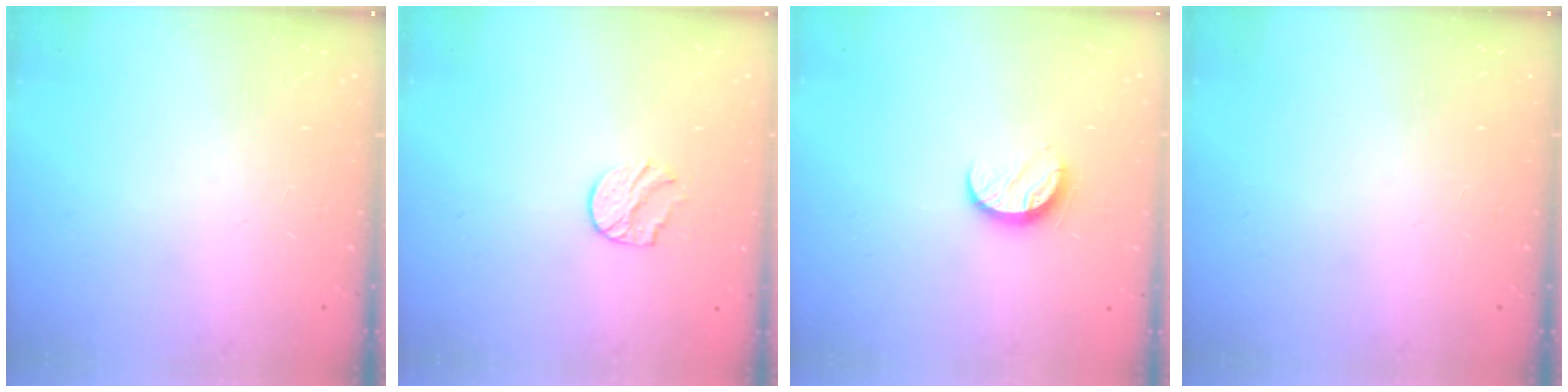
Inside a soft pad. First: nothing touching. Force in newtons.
{"total": 6.4, "press": 6.3, "slide": 0.6}
{"total": 6.9, "press": 6.9, "slide": 0.7}
{"total": 0.0}